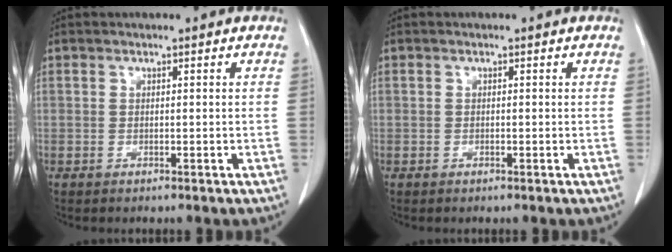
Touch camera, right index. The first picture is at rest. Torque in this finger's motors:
{"motor_torque": [0.04, -0.02, 0.01, 0.01]}